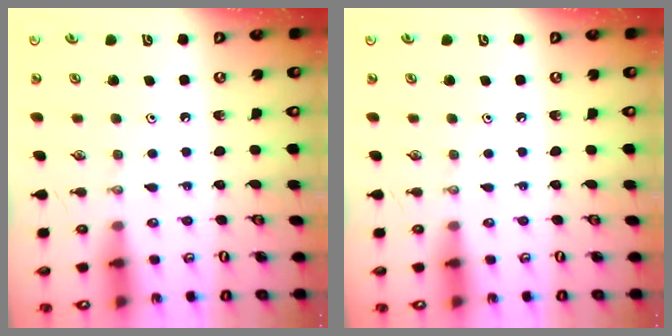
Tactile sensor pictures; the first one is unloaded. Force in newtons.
{"total": 0.0}